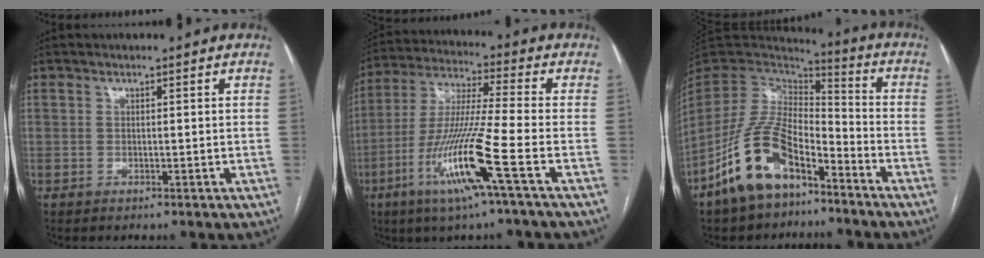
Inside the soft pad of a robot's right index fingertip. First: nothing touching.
{"total": 14.6, "force": [-6.2, -1.3, 13.1], "torque": [-0.268, -0.020, -0.122]}
{"total": 14.6, "force": [-9.0, 6.1, 9.6], "torque": [-0.204, 0.009, -0.171]}